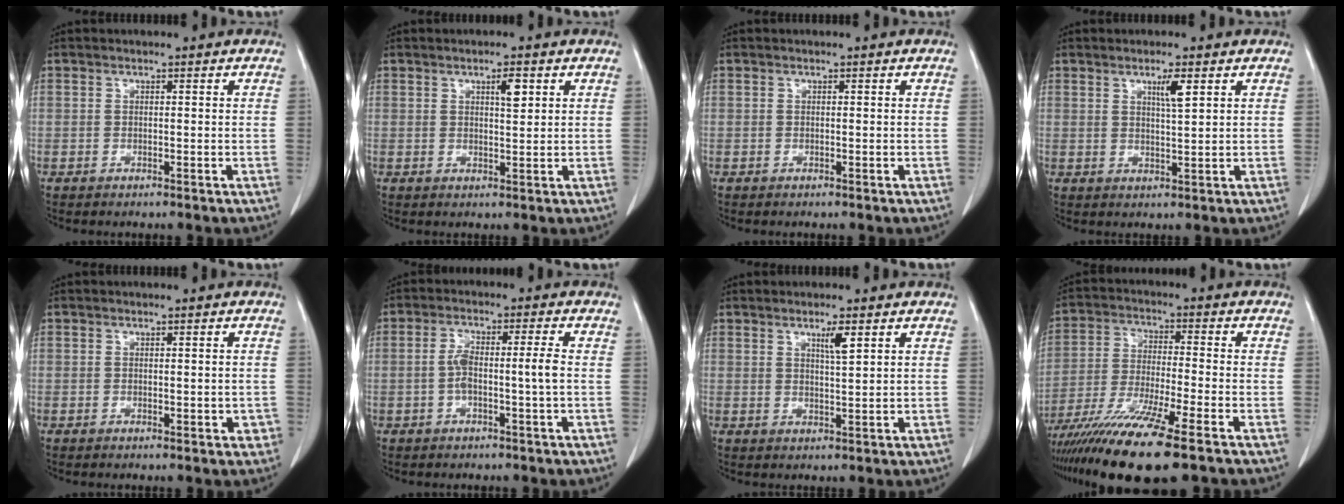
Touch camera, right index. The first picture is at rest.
{"total": 2.6, "force": [1.2, 0.5, 2.3], "torque": [-0.040, -0.004, 0.019]}
{"total": 0.0}
{"total": 3.1, "force": [1.6, 0.0, 2.7], "torque": [-0.049, -0.005, 0.029]}
{"total": 2.0, "force": [-0.4, 0.9, 1.7], "torque": [-0.016, 0.005, 0.000]}
{"total": 5.0, "force": [-0.7, 0.2, 4.9], "torque": [-0.100, 0.015, -0.010]}
{"total": 2.8, "force": [1.6, 0.0, 2.4], "torque": [-0.046, -0.004, 0.029]}
{"total": 14.3, "force": [-10.0, -0.2, 10.1], "torque": [-0.201, -0.042, -0.177]}